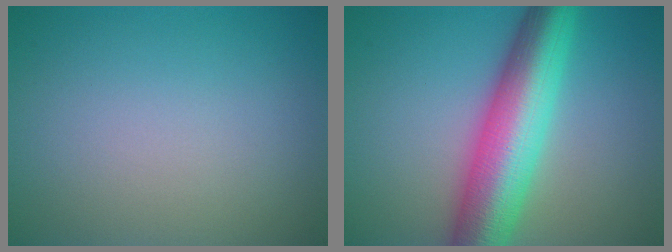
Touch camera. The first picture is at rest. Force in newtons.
{"total": 10.0, "press": 10.0, "slide": 0.1}